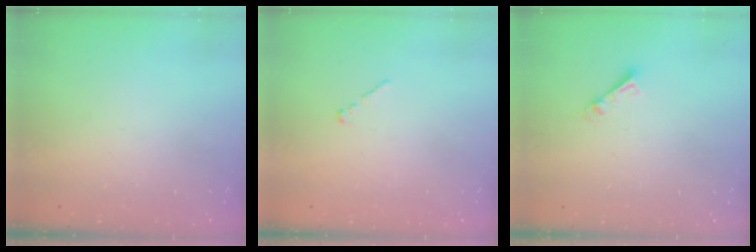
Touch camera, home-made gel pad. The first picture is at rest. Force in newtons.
{"total": 1.0, "press": 0.8, "slide": 0.5}
{"total": 4.4, "press": 4.4, "slide": 0.5}